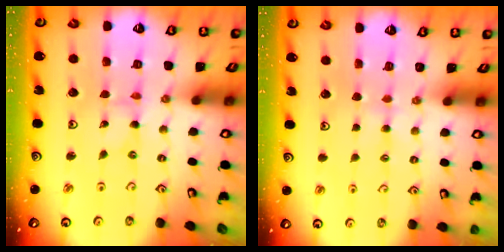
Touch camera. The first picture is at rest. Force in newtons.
{"total": 1.9, "press": 1.9, "slide": 0.4}